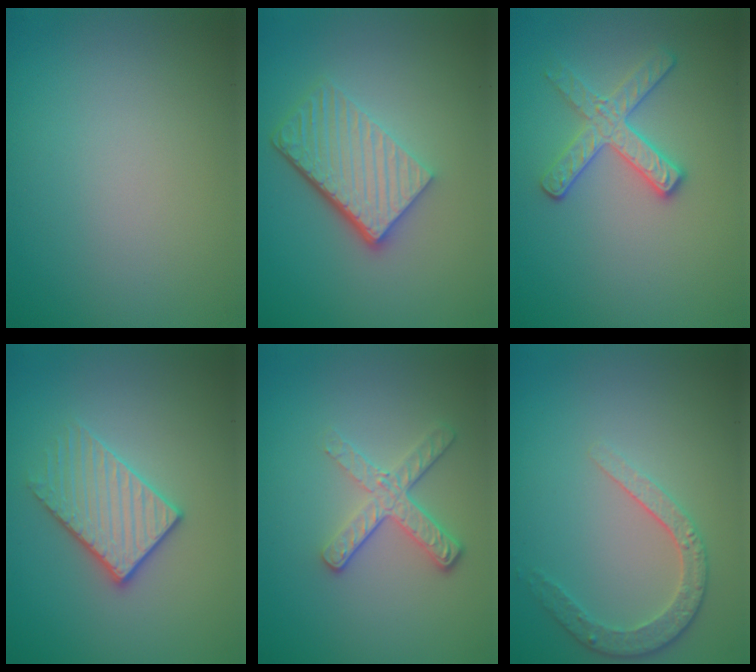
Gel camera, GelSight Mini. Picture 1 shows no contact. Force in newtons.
{"total": 5.7, "press": 4.0, "slide": 4.1}
{"total": 2.8, "press": 2.7, "slide": 0.6}
{"total": 3.2, "press": 3.0, "slide": 1.1}
{"total": 3.0, "press": 2.6, "slide": 1.6}
{"total": 2.6, "press": 2.5, "slide": 1.0}